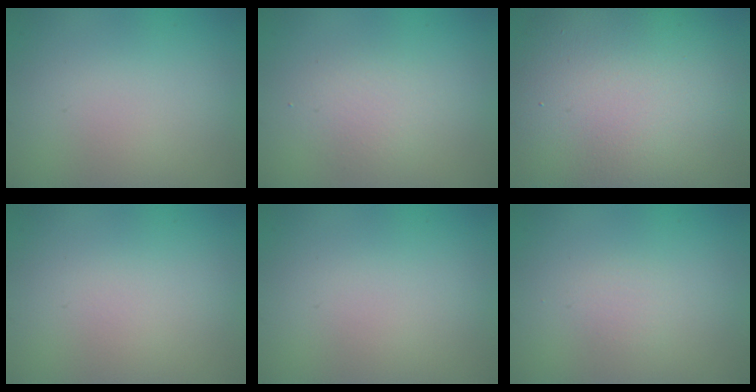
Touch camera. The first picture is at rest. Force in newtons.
{"total": 1.5, "press": 1.5, "slide": 0.1}
{"total": 13.5, "press": 13.5, "slide": 0.6}
{"total": 0.0}
{"total": 0.0}
{"total": 0.6, "press": 0.6, "slide": 0.0}